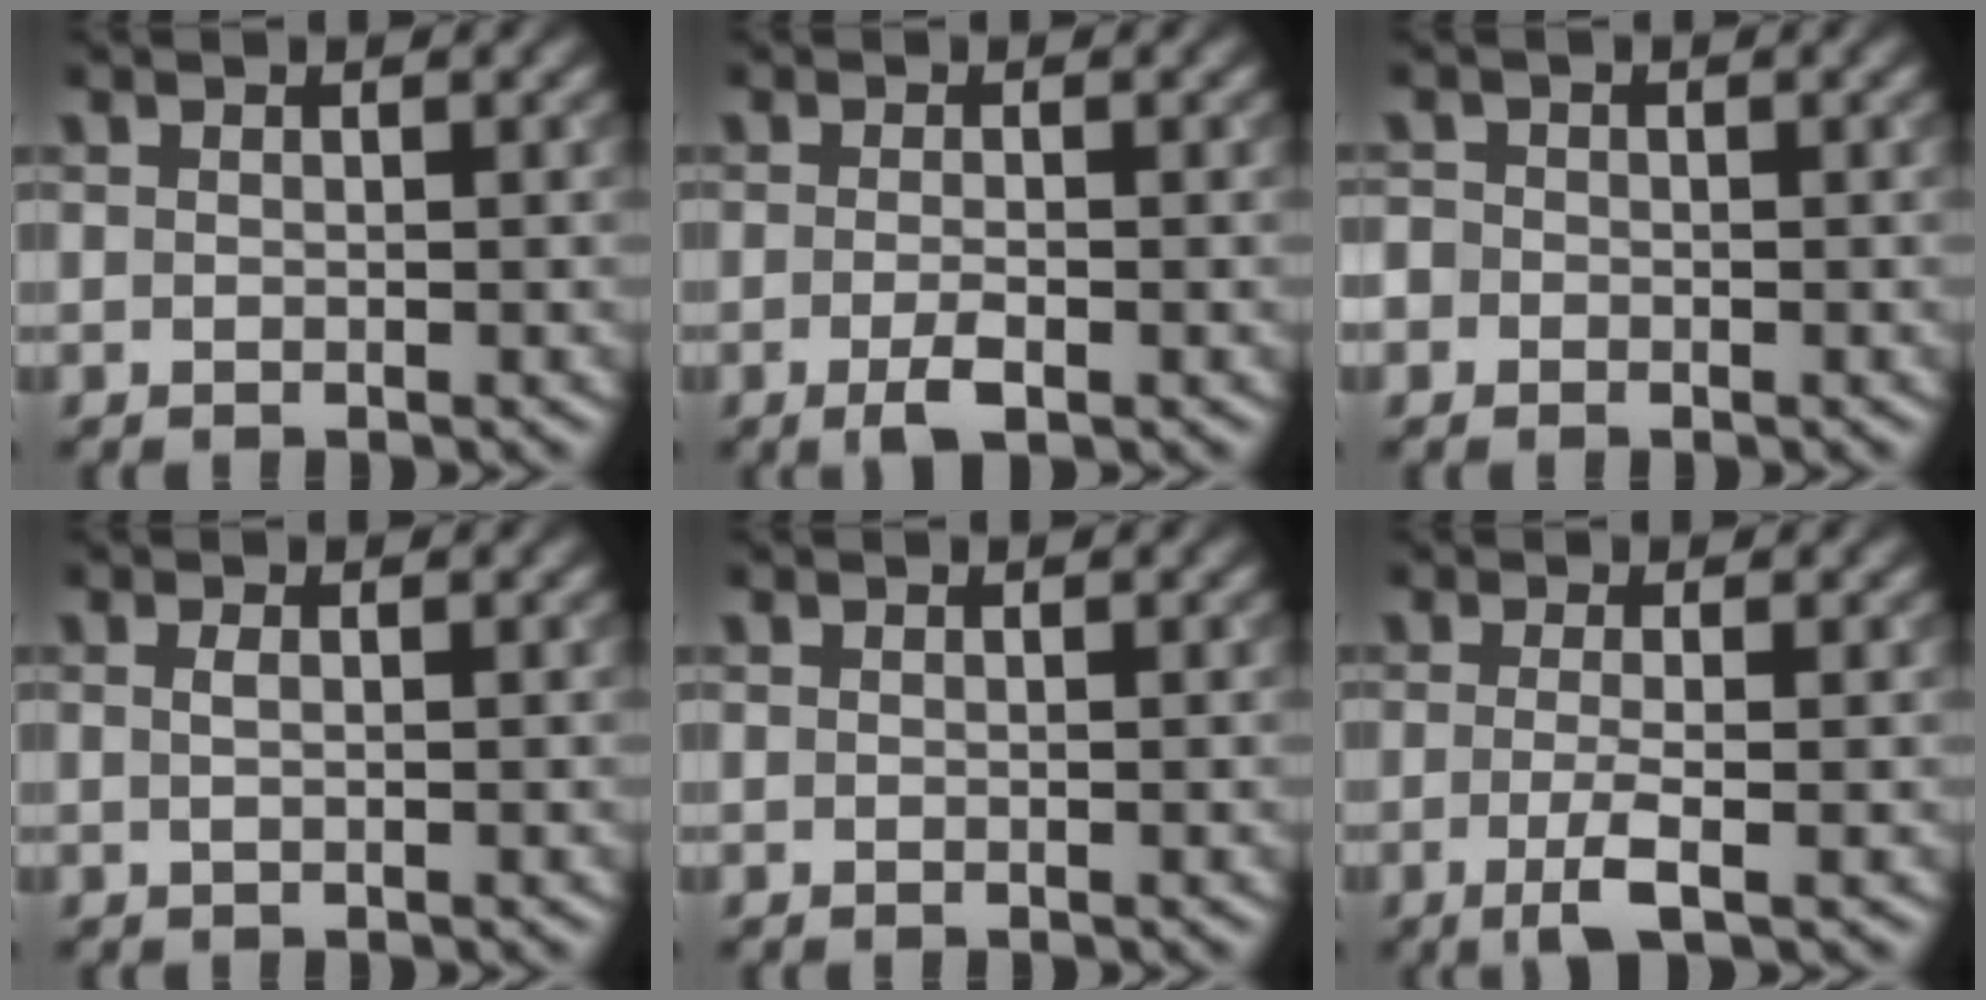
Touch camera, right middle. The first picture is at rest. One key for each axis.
{"total": 1.9, "fx": -0.8, "fy": 0.4, "fz": 1.7, "tx": -0.030, "ty": -0.002, "tz": -0.017}
{"total": 1.5, "fx": -0.5, "fy": 1.3, "fz": 0.3, "tx": 0.009, "ty": 0.005, "tz": -0.015}
{"total": 0.8, "fx": 0.1, "fy": 0.3, "fz": 0.7, "tx": -0.013, "ty": 0.003, "tz": 0.001}
{"total": 0.0}
{"total": 3.1, "fx": -0.8, "fy": 0.8, "fz": 2.9, "tx": -0.052, "ty": -0.007, "tz": -0.017}